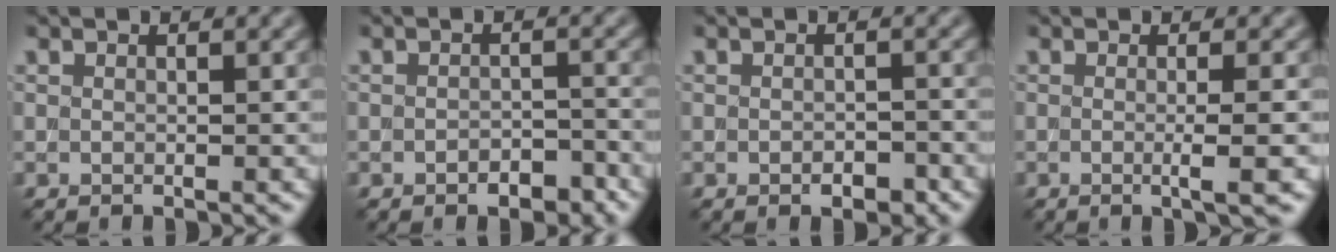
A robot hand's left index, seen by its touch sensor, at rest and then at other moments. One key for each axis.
{"total": 2.1, "fx": -1.3, "fy": 0.9, "fz": 1.3, "tx": -0.022, "ty": 0.003, "tz": -0.018}
{"total": 1.5, "fx": -0.8, "fy": 0.7, "fz": 1.0, "tx": -0.016, "ty": 0.000, "tz": -0.012}
{"total": 2.9, "fx": -0.3, "fy": 0.7, "fz": 2.8, "tx": -0.034, "ty": -0.006, "tz": -0.008}